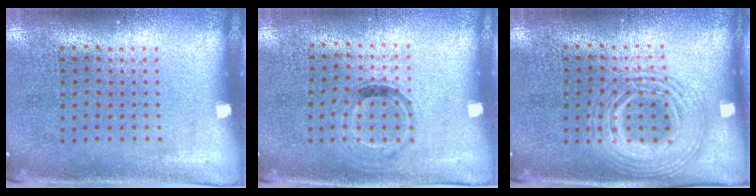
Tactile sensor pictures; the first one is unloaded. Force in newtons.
{"total": 0.9, "press": 0.7, "slide": 0.6}
{"total": 2.6, "press": 2.6, "slide": 0.2}